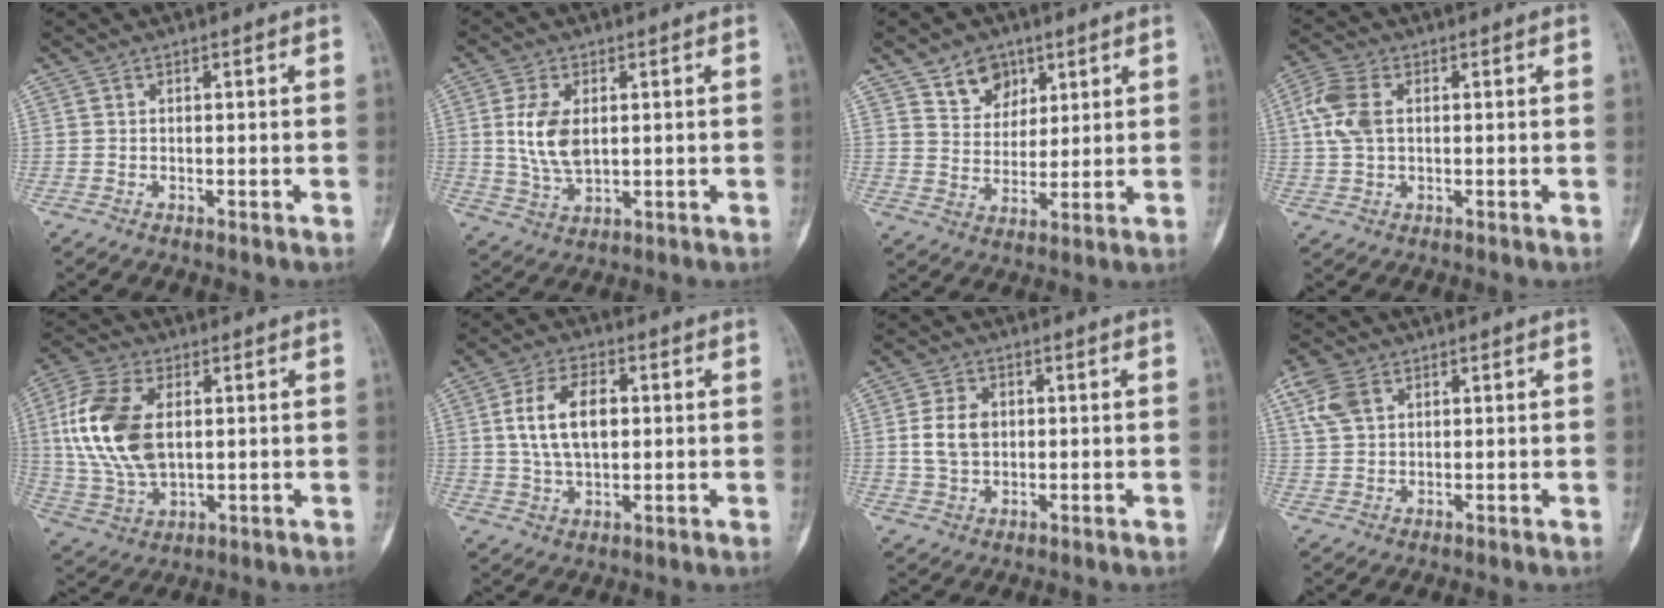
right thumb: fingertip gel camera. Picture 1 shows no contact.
{"total": 8.3, "force": [1.1, 4.8, 6.7], "torque": [-0.130, -0.009, 0.027]}
{"total": 7.8, "force": [4.6, 5.6, 2.7], "torque": [-0.014, -0.026, 0.085]}
{"total": 7.1, "force": [1.0, 4.4, 5.5], "torque": [-0.135, 0.014, 0.016]}
{"total": 16.3, "force": [2.4, 9.6, 13.0], "torque": [-0.271, -0.001, 0.049]}
{"total": 10.9, "force": [1.6, 6.3, 8.7], "torque": [-0.147, 0.004, 0.032]}
{"total": 6.4, "force": [0.6, 4.7, 4.3], "torque": [-0.073, 0.002, 0.014]}
{"total": 7.0, "force": [3.1, 4.7, 4.1], "torque": [-0.084, 0.003, 0.062]}